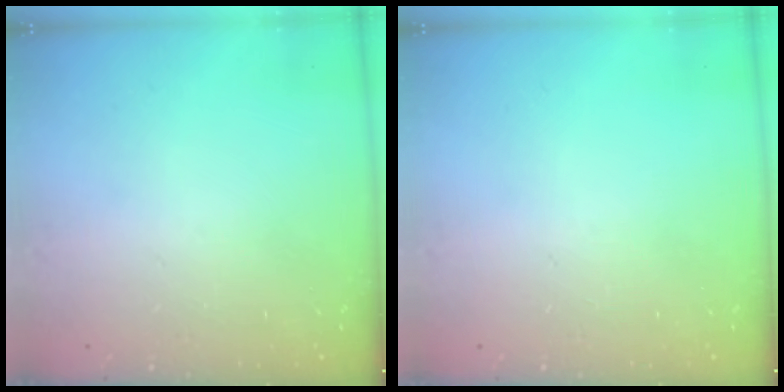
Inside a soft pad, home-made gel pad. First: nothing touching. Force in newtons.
{"total": 0.0}